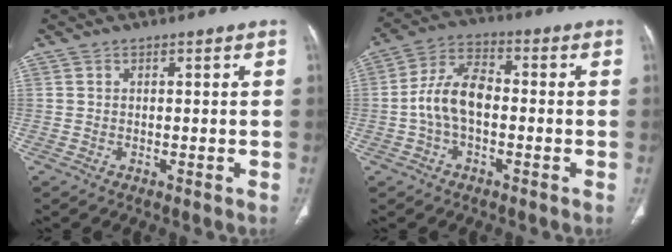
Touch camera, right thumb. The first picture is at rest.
{"total": 9.0, "force": [-1.2, 5.0, 7.3], "torque": [-0.142, 0.030, -0.030]}